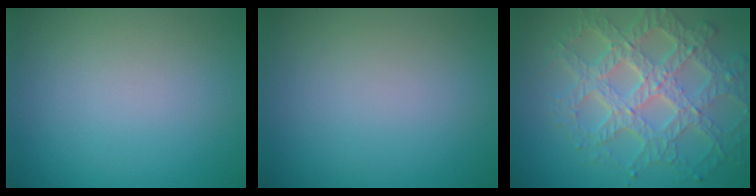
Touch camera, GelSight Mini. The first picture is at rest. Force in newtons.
{"total": 0.0}
{"total": 7.8, "press": 6.1, "slide": 4.9}